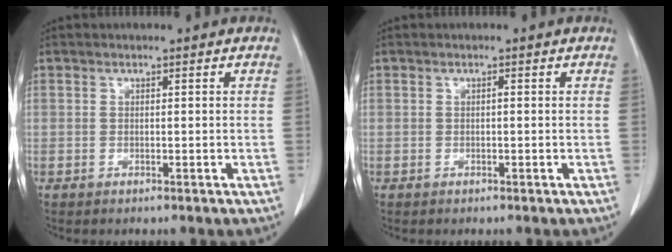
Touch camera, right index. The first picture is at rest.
{"total": 0.0}